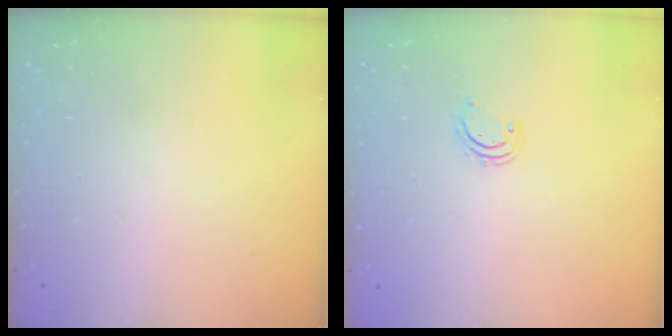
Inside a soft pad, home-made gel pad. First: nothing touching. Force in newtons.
{"total": 2.5, "press": 2.5, "slide": 0.3}